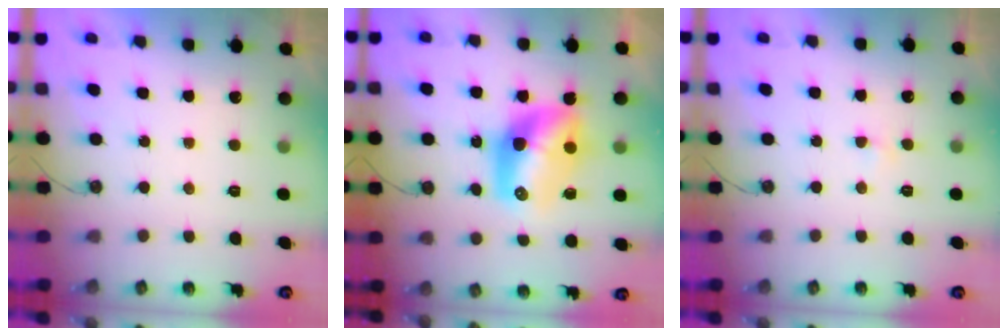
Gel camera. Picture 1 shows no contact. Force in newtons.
{"total": 13.1, "press": 13.1, "slide": 1.0}
{"total": 2.5, "press": 2.5, "slide": 0.4}